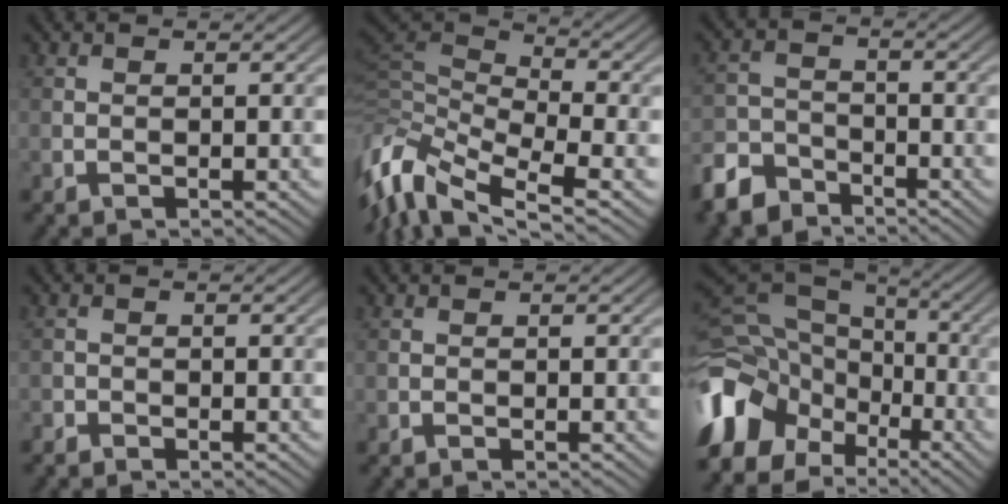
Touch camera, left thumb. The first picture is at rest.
{"total": 11.2, "force": [-4.1, 5.0, 9.2], "torque": [-0.219, 0.000, -0.091]}
{"total": 6.1, "force": [-4.9, 3.0, 2.1], "torque": [-0.047, -0.005, -0.111]}
{"total": 1.0, "force": [-0.9, 0.4, 0.1], "torque": [0.000, -0.001, -0.021]}
{"total": 0.0}
{"total": 17.5, "force": [-6.1, 13.3, 9.6], "torque": [-0.261, -0.030, -0.106]}